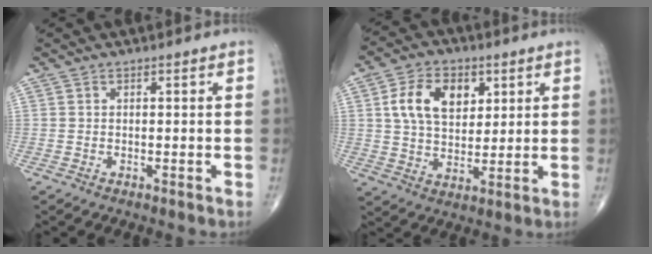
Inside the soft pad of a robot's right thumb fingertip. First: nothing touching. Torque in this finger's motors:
{"motor_torque": [-0.65, 0.96, 0.71, 0.48, 0.10]}